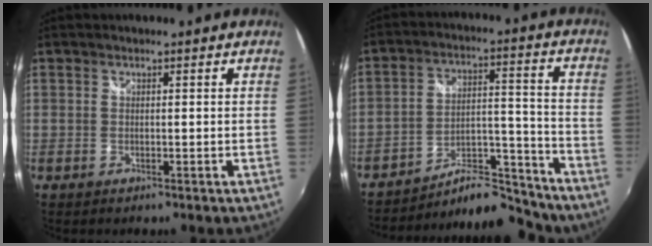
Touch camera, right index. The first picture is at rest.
{"total": 12.8, "force": [-11.8, 3.5, 3.4], "torque": [-0.044, 0.040, -0.173]}